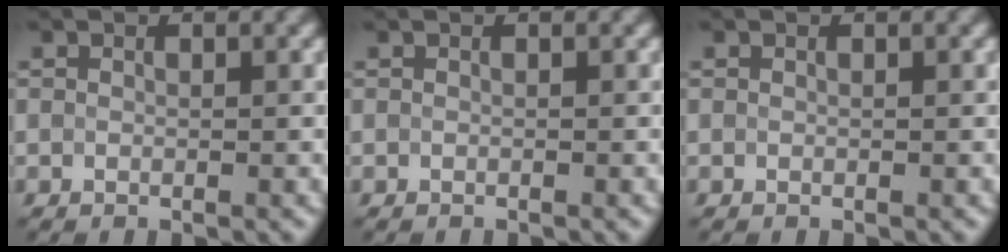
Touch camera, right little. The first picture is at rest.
{"total": 0.0}
{"total": 0.0}